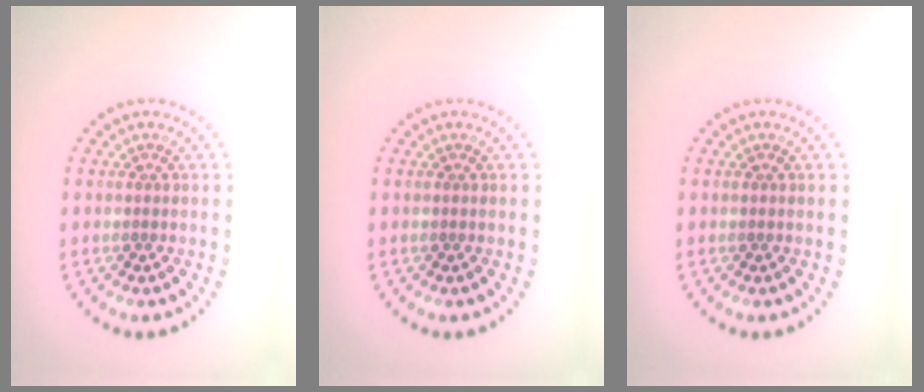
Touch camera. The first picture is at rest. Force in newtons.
{"total": 0.0}
{"total": 0.0}